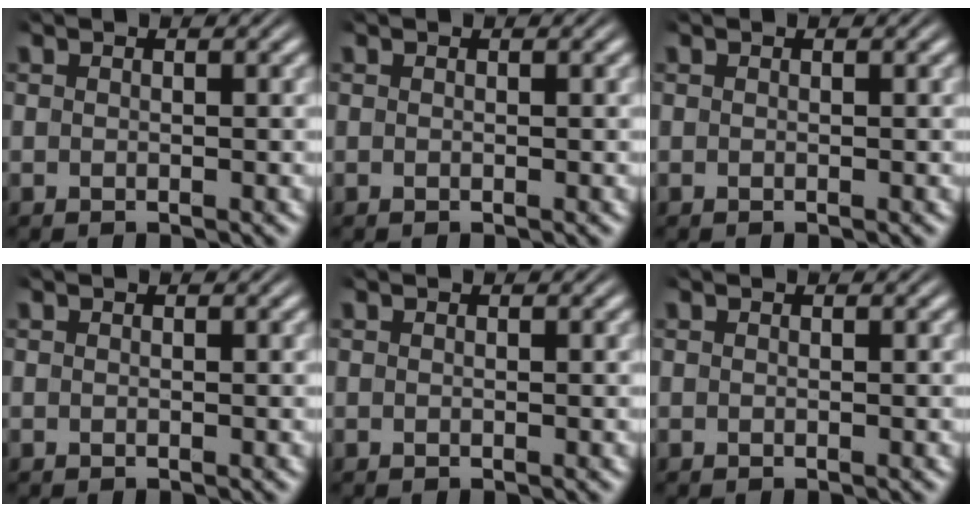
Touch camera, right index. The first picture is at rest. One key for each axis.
{"total": 0.0}
{"total": 0.0}
{"total": 0.0}
{"total": 0.0}
{"total": 0.0}